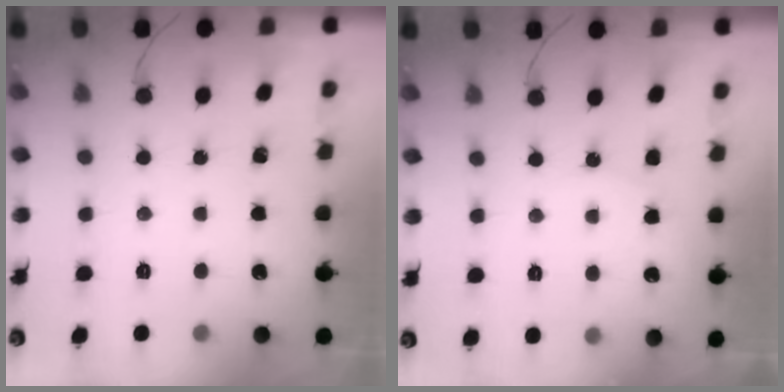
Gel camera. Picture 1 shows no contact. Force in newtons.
{"total": 5.3, "press": 5.2, "slide": 0.5}